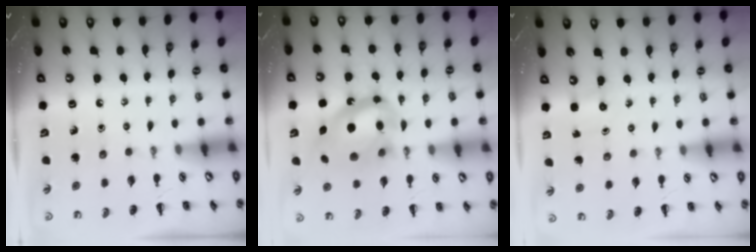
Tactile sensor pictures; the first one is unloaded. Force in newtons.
{"total": 15.6, "press": 15.1, "slide": 4.2}
{"total": 2.1, "press": 2.0, "slide": 0.6}